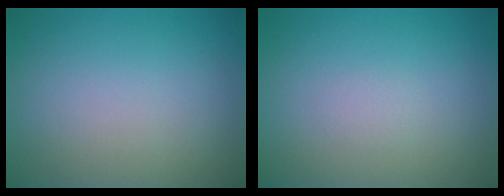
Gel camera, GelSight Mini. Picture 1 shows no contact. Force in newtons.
{"total": 0.6, "press": 0.6, "slide": 0.0}